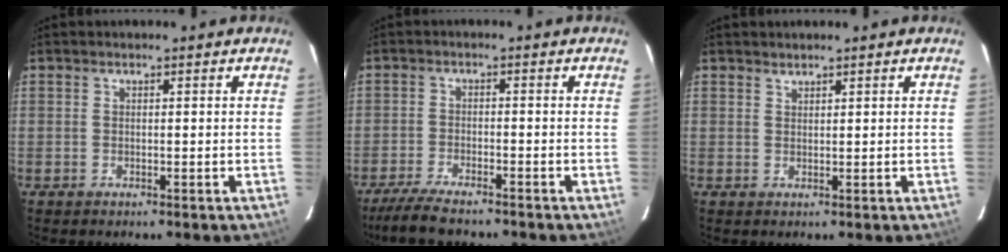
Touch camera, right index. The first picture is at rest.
{"total": 8.7, "force": [-7.5, 1.5, 4.1], "torque": [-0.105, -0.024, -0.131]}
{"total": 0.9, "force": [0.9, 0.3, 0.1], "torque": [-0.001, 0.002, 0.018]}